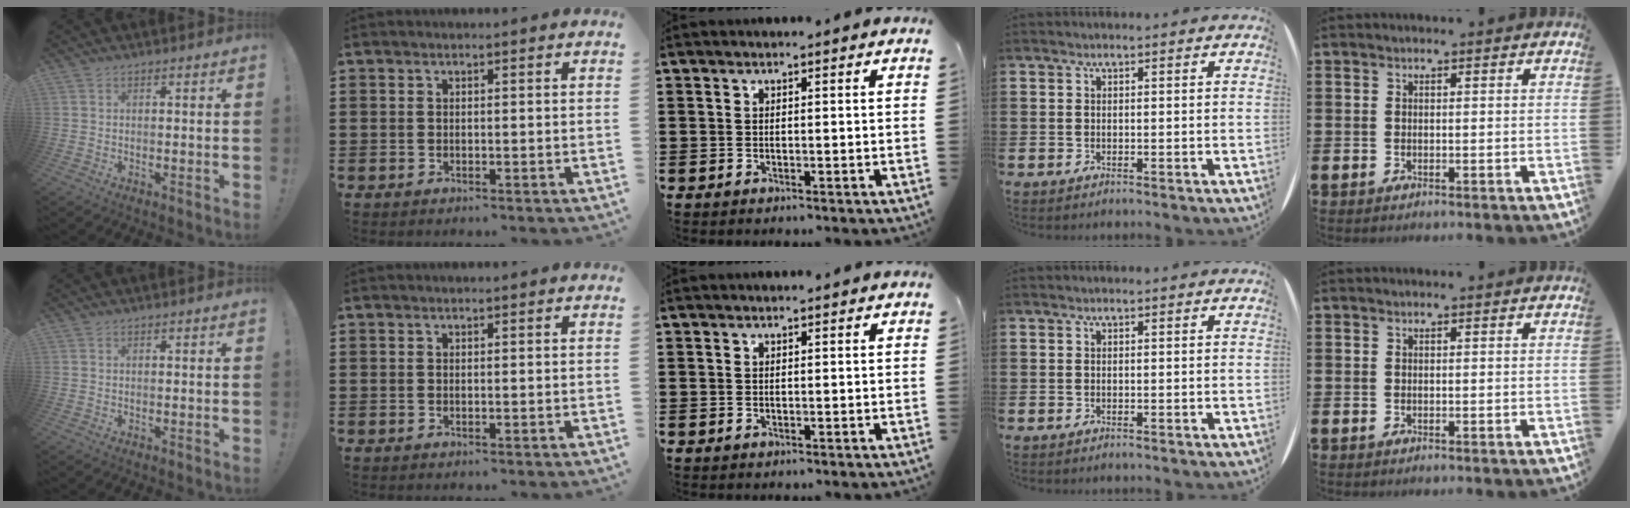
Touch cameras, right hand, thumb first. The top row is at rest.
{}